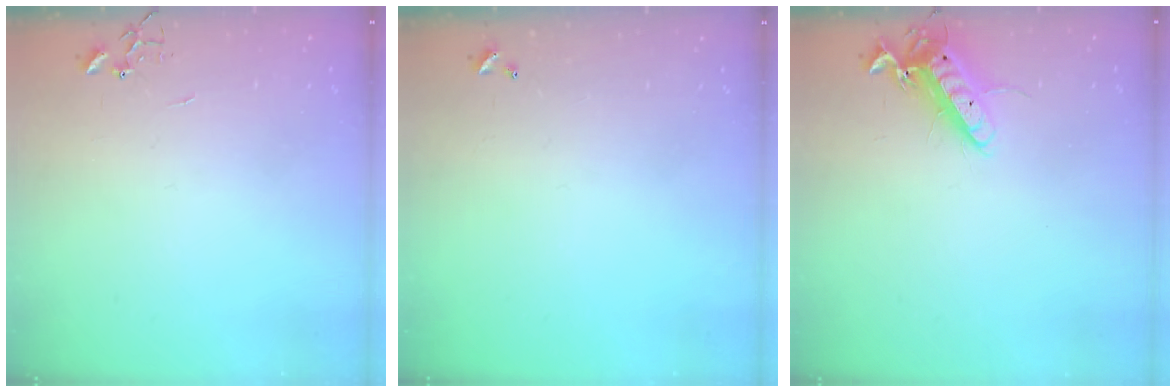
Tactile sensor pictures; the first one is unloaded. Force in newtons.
{"total": 0.0}
{"total": 12.5, "press": 12.5, "slide": 1.1}